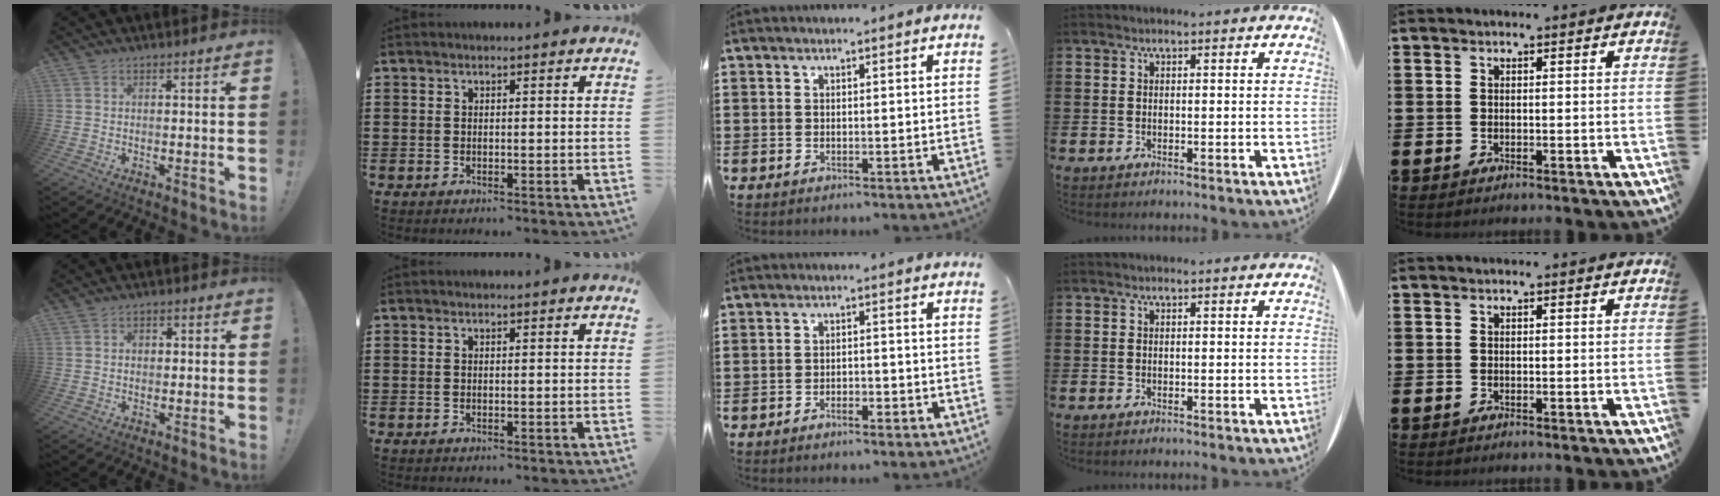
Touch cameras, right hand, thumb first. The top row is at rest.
{"thumb": {"total": 2.0, "force": [-0.5, 1.6, 1.0], "torque": [-0.014, 0.008, -0.011]}, "middle": {"total": 1.7, "force": [-1.6, 0.3, 0.6], "torque": [-0.014, 0.001, -0.032]}}